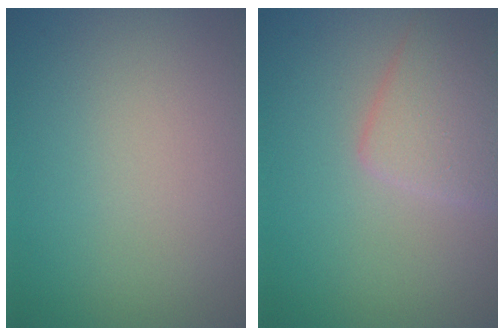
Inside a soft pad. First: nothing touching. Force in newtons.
{"total": 3.3, "press": 3.3, "slide": 0.2}